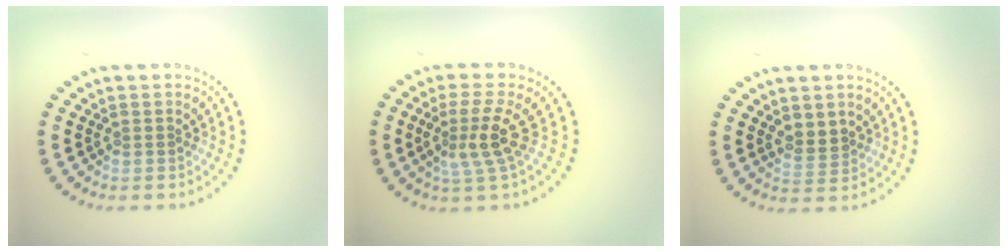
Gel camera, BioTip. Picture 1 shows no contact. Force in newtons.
{"total": 3.0, "press": 2.2, "slide": 2.0}
{"total": 1.8, "press": 1.7, "slide": 0.8}